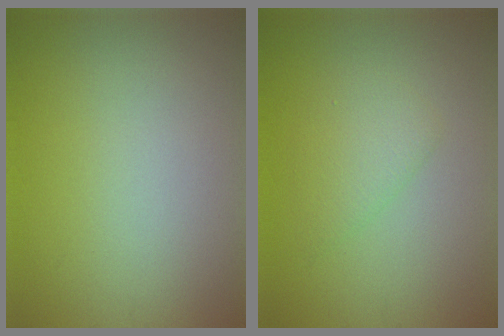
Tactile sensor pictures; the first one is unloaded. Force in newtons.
{"total": 2.2, "press": 2.2, "slide": 0.2}